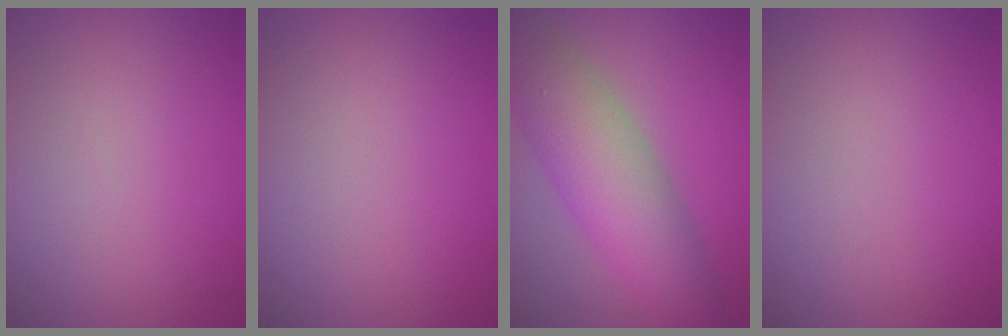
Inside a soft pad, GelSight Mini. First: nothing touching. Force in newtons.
{"total": 0.0}
{"total": 8.2, "press": 8.2, "slide": 0.1}
{"total": 0.0}